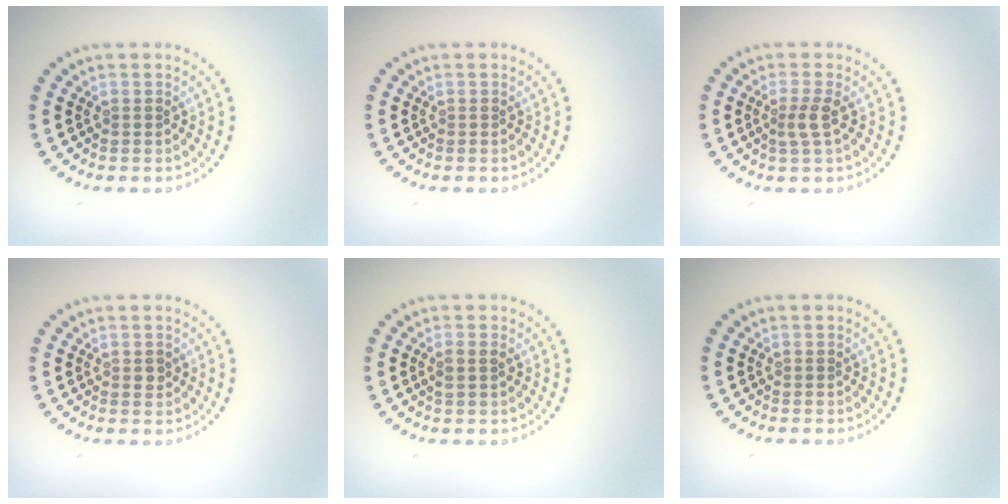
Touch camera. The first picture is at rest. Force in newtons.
{"total": 0.0}
{"total": 1.7, "press": 1.4, "slide": 1.0}
{"total": 0.9, "press": 0.9, "slide": 0.0}
{"total": 1.2, "press": 1.1, "slide": 0.3}
{"total": 0.0}